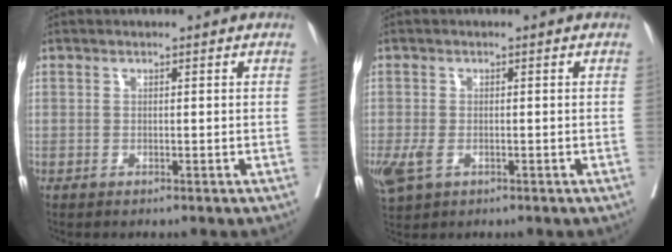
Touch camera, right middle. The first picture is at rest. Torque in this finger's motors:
{"motor_torque": [0.74, -0.23, 0.08, 0.03]}